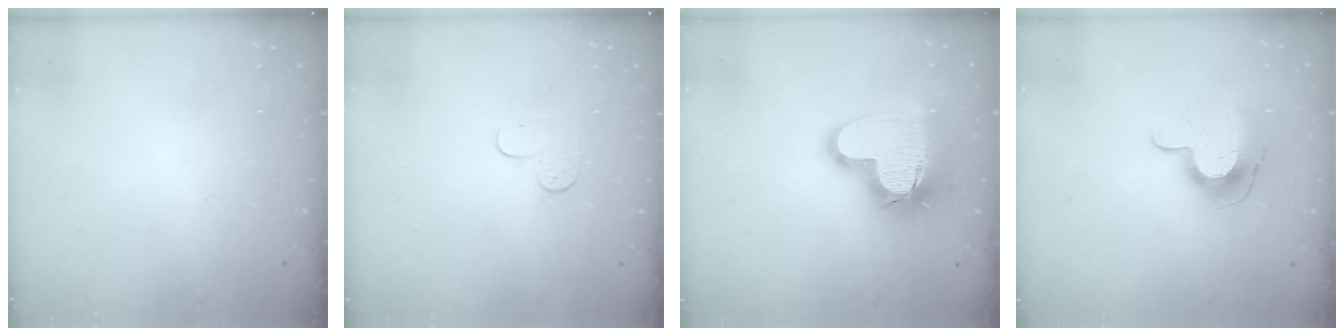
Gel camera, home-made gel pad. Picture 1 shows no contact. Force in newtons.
{"total": 3.7, "press": 3.7, "slide": 0.4}
{"total": 17.2, "press": 17.2, "slide": 1.4}
{"total": 10.0, "press": 10.0, "slide": 0.3}